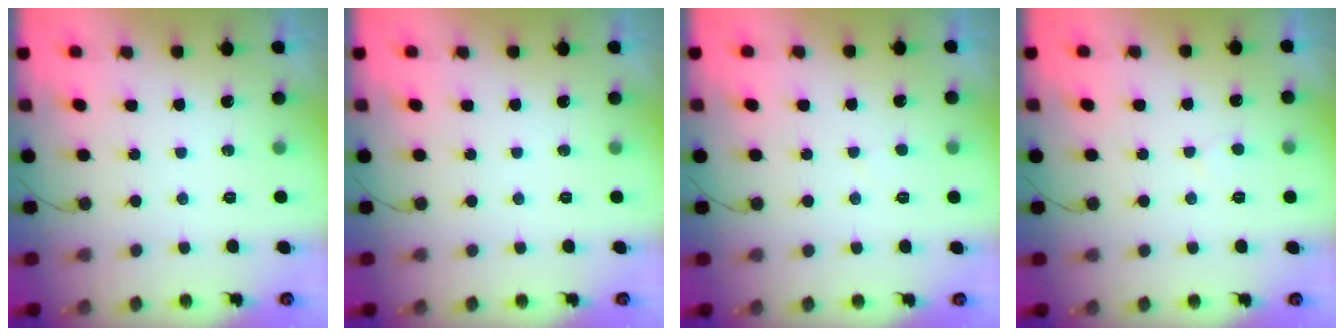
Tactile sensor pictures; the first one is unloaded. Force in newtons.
{"total": 0.0}
{"total": 2.0, "press": 2.0, "slide": 0.3}
{"total": 2.2, "press": 2.2, "slide": 0.2}